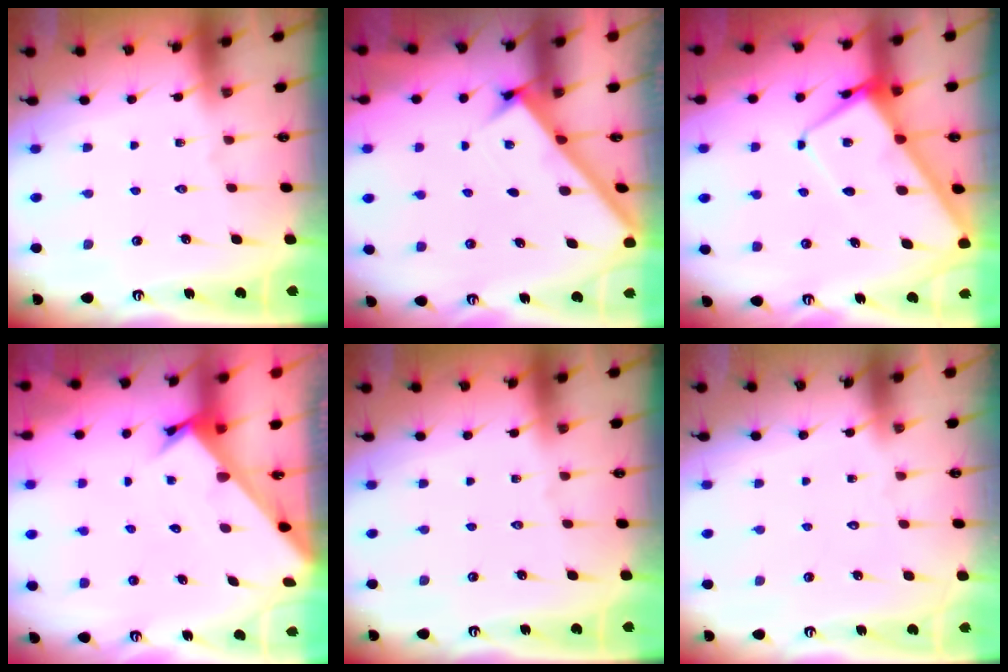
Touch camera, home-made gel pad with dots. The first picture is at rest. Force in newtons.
{"total": 2.8, "press": 2.8, "slide": 0.4}
{"total": 9.2, "press": 9.2, "slide": 1.0}
{"total": 2.6, "press": 2.6, "slide": 0.2}
{"total": 0.0}
{"total": 1.5, "press": 1.5, "slide": 0.1}